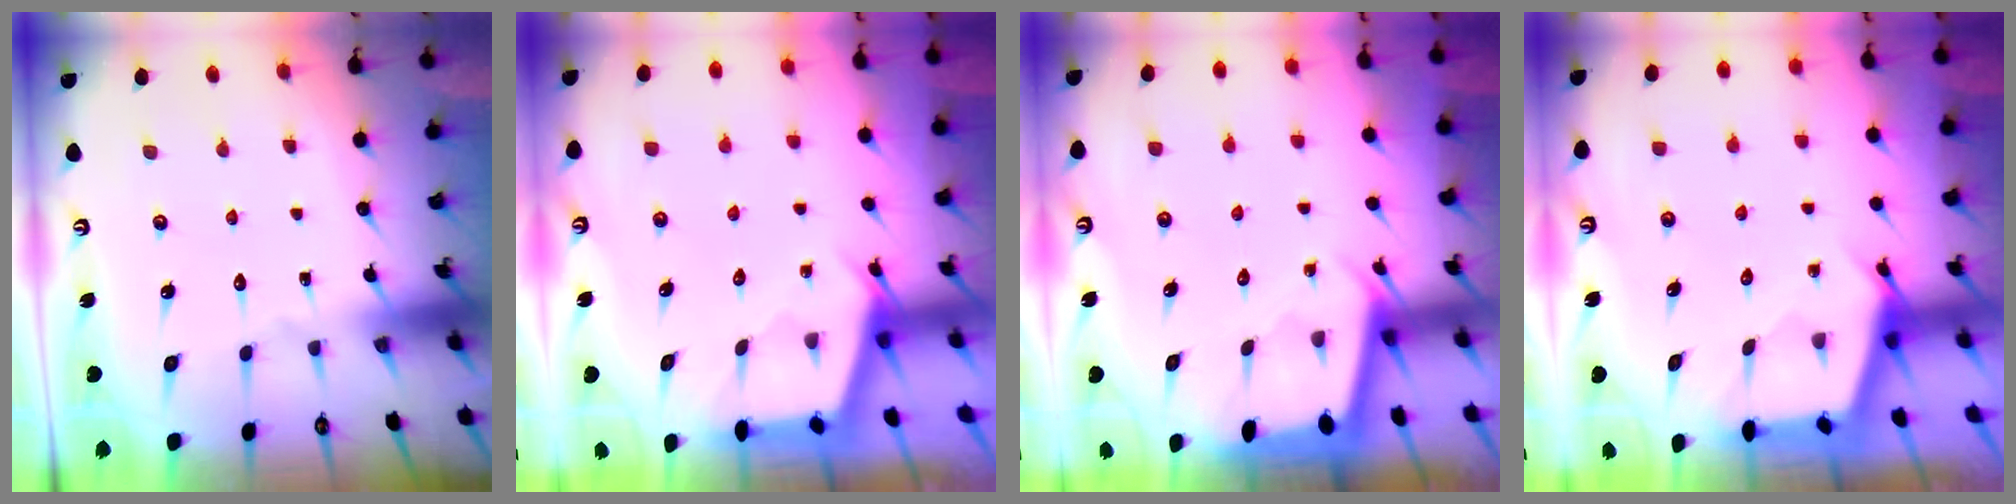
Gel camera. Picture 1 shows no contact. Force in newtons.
{"total": 2.5, "press": 2.5, "slide": 0.3}
{"total": 2.2, "press": 2.2, "slide": 0.1}
{"total": 2.7, "press": 2.7, "slide": 0.3}